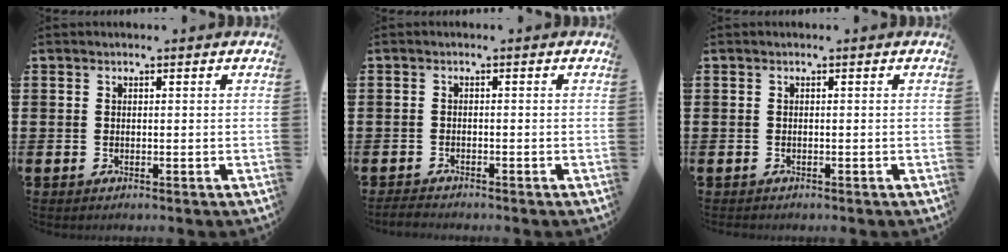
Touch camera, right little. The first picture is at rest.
{"total": 1.1, "force": [-1.1, 0.1, 0.2], "torque": [-0.006, 0.002, -0.022]}
{"total": 0.0}